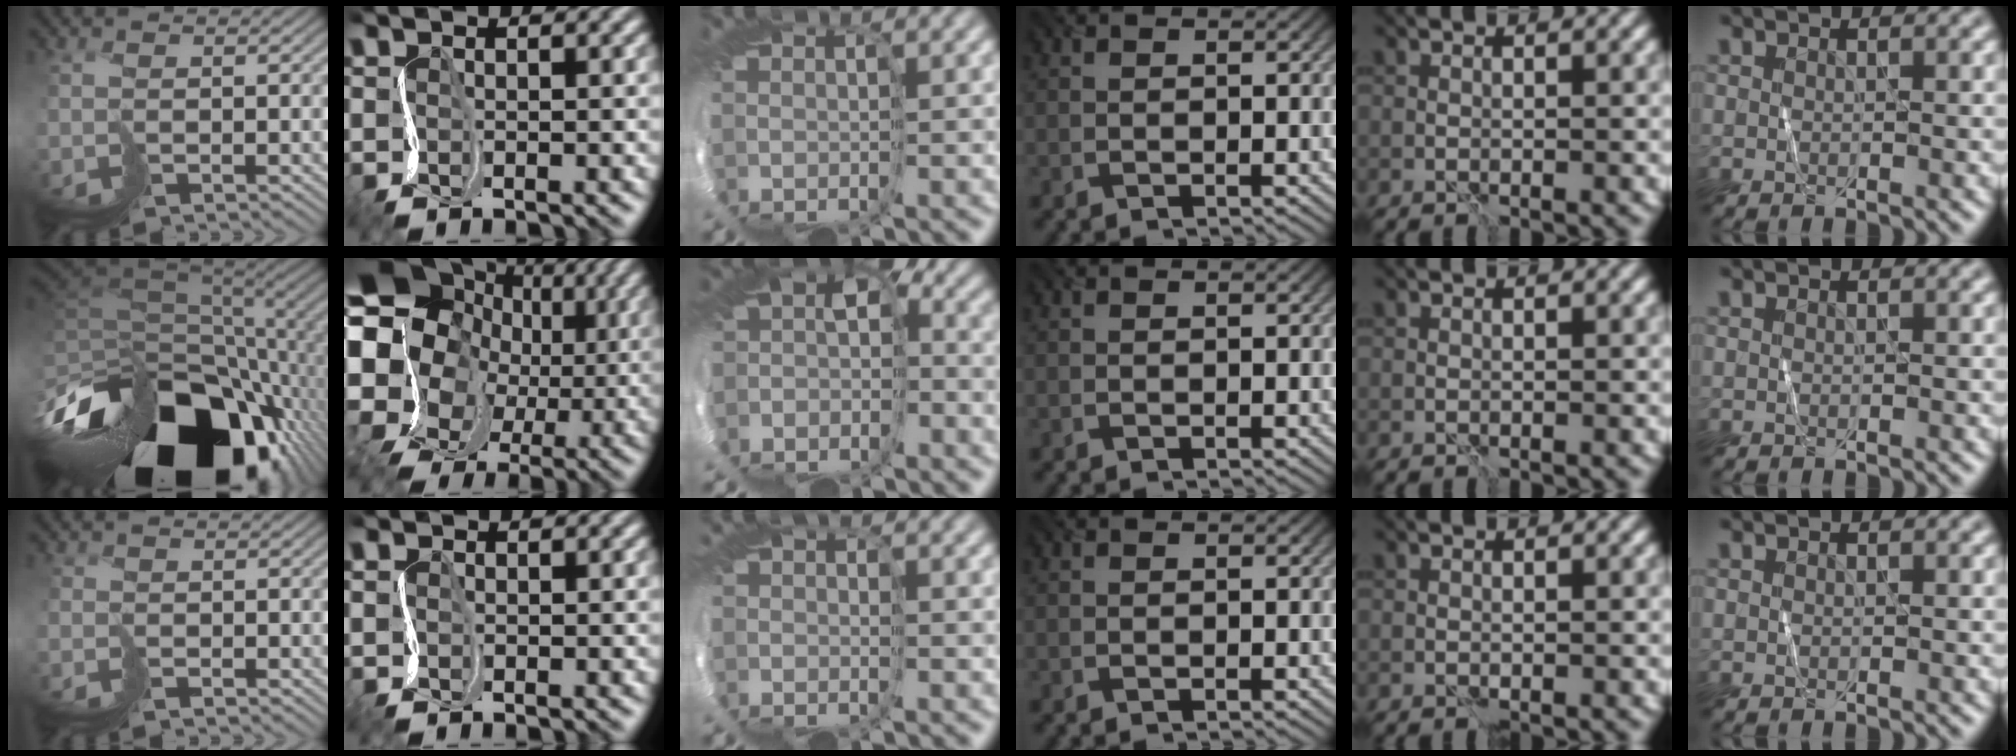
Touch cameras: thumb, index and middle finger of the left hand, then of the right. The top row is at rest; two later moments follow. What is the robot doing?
{"motion": "cut", "object": "paper bag"}